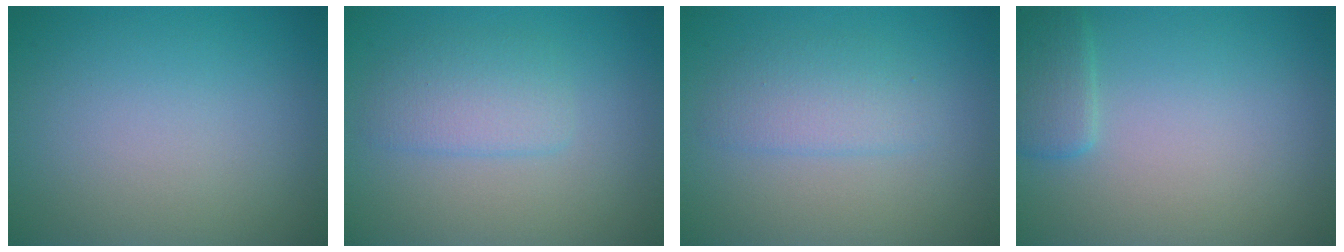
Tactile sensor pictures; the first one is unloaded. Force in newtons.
{"total": 2.6, "press": 2.6, "slide": 0.0}
{"total": 2.4, "press": 2.4, "slide": 0.0}
{"total": 1.9, "press": 1.9, "slide": 0.2}